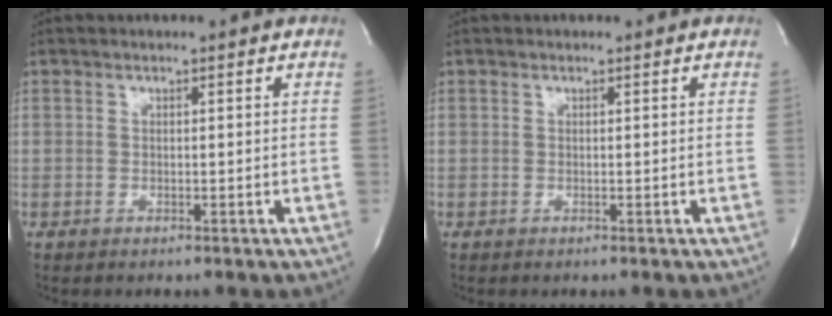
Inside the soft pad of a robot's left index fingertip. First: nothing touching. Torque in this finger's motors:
{"motor_torque": [-0.24, -0.26, 0.08, 0.05]}